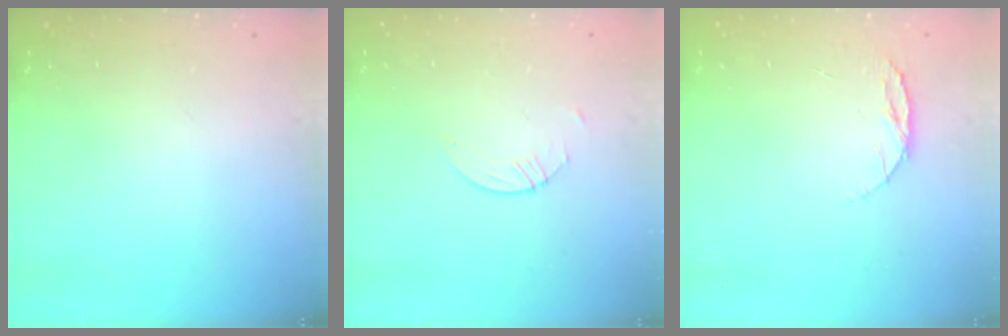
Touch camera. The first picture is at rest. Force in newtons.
{"total": 0.8, "press": 0.8, "slide": 0.2}
{"total": 5.4, "press": 5.3, "slide": 0.6}